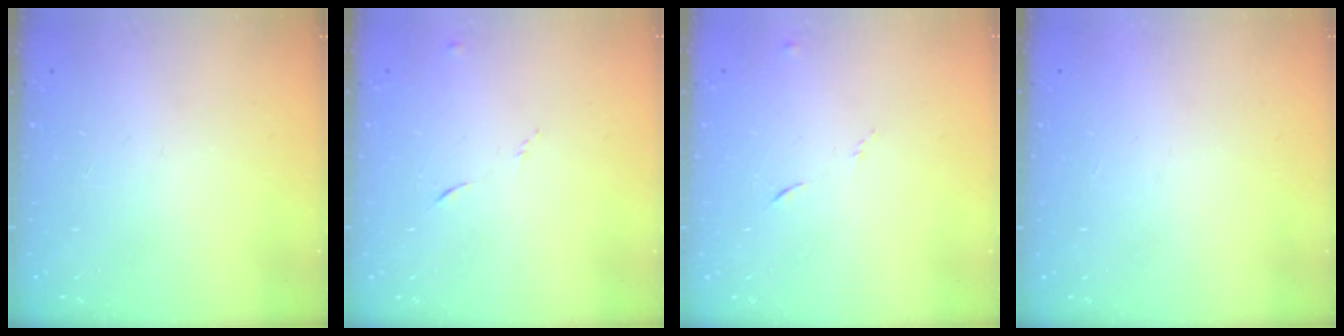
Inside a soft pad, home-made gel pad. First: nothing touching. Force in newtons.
{"total": 5.2, "press": 5.1, "slide": 0.6}
{"total": 5.2, "press": 5.1, "slide": 0.6}
{"total": 1.5, "press": 1.5, "slide": 0.1}